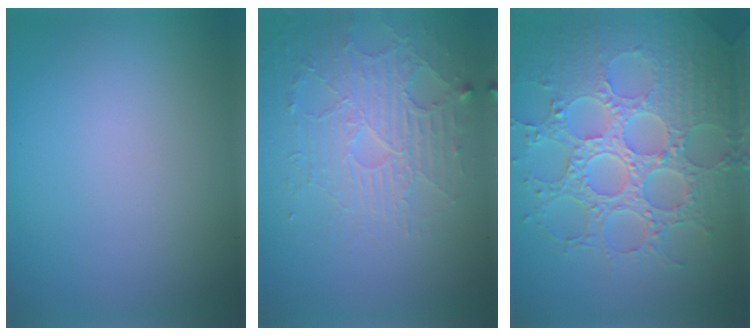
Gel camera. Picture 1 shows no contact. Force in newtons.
{"total": 4.0, "press": 3.4, "slide": 2.1}
{"total": 8.7, "press": 6.4, "slide": 5.9}